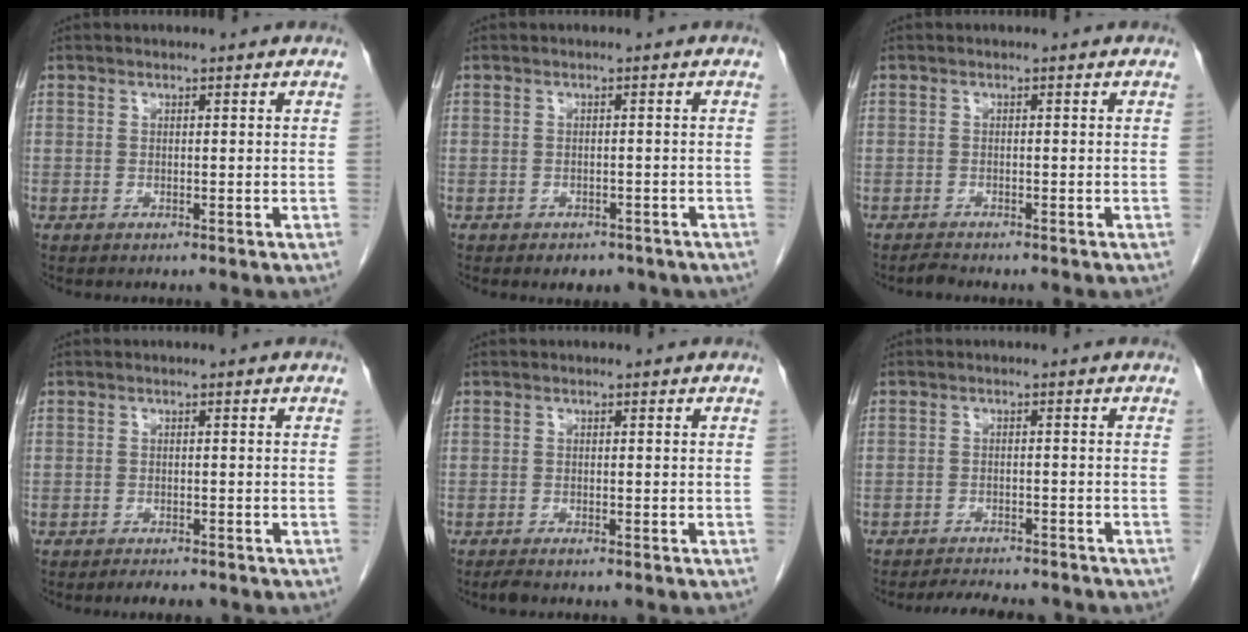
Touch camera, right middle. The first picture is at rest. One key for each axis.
{"total": 3.7, "fx": -2.8, "fy": 2.0, "fz": 1.3, "tx": -0.013, "ty": 0.001, "tz": -0.029}
{"total": 0.9, "fx": -0.9, "fy": -0.1, "fz": 0.1, "tx": -0.007, "ty": -0.005, "tz": -0.017}
{"total": 1.8, "fx": -1.6, "fy": 0.5, "fz": 0.7, "tx": -0.016, "ty": -0.004, "tz": -0.020}
{"total": 1.2, "fx": -1.0, "fy": 0.1, "fz": 0.6, "tx": -0.017, "ty": -0.004, "tz": -0.018}
{"total": 7.3, "fx": -6.8, "fy": 1.4, "fz": 2.3, "tx": -0.035, "ty": -0.005, "tz": -0.092}